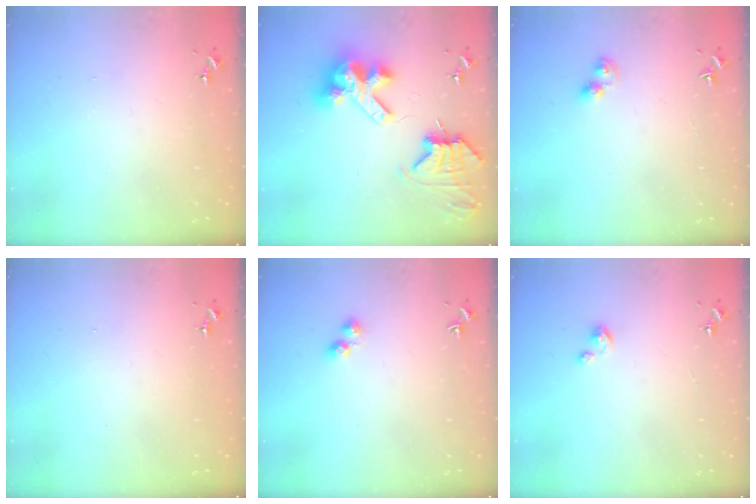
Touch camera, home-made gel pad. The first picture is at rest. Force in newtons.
{"total": 14.7, "press": 14.5, "slide": 1.8}
{"total": 4.5, "press": 4.5, "slide": 0.2}
{"total": 0.0}
{"total": 2.5, "press": 2.4, "slide": 0.6}
{"total": 2.1, "press": 2.1, "slide": 0.1}